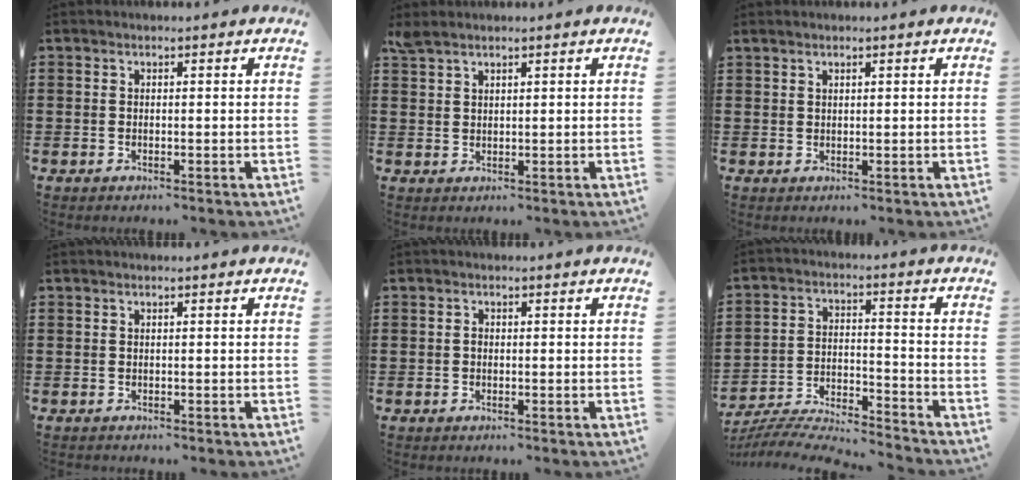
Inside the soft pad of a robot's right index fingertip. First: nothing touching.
{"total": 1.8, "force": [1.5, 0.7, 0.8], "torque": [-0.019, 0.002, 0.027]}
{"total": 0.9, "force": [0.7, 0.4, 0.3], "torque": [-0.008, 0.002, 0.013]}
{"total": 0.0}
{"total": 0.7, "force": [-0.2, 0.5, 0.4], "torque": [-0.010, 0.000, -0.004]}
{"total": 6.5, "force": [-6.3, 0.4, 1.4], "torque": [-0.038, -0.004, -0.129]}